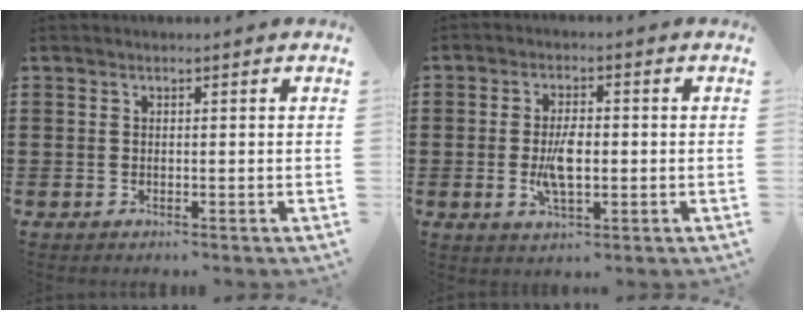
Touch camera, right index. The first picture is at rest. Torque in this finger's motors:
{"motor_torque": [2.14, 0.00, 0.66, 0.16]}